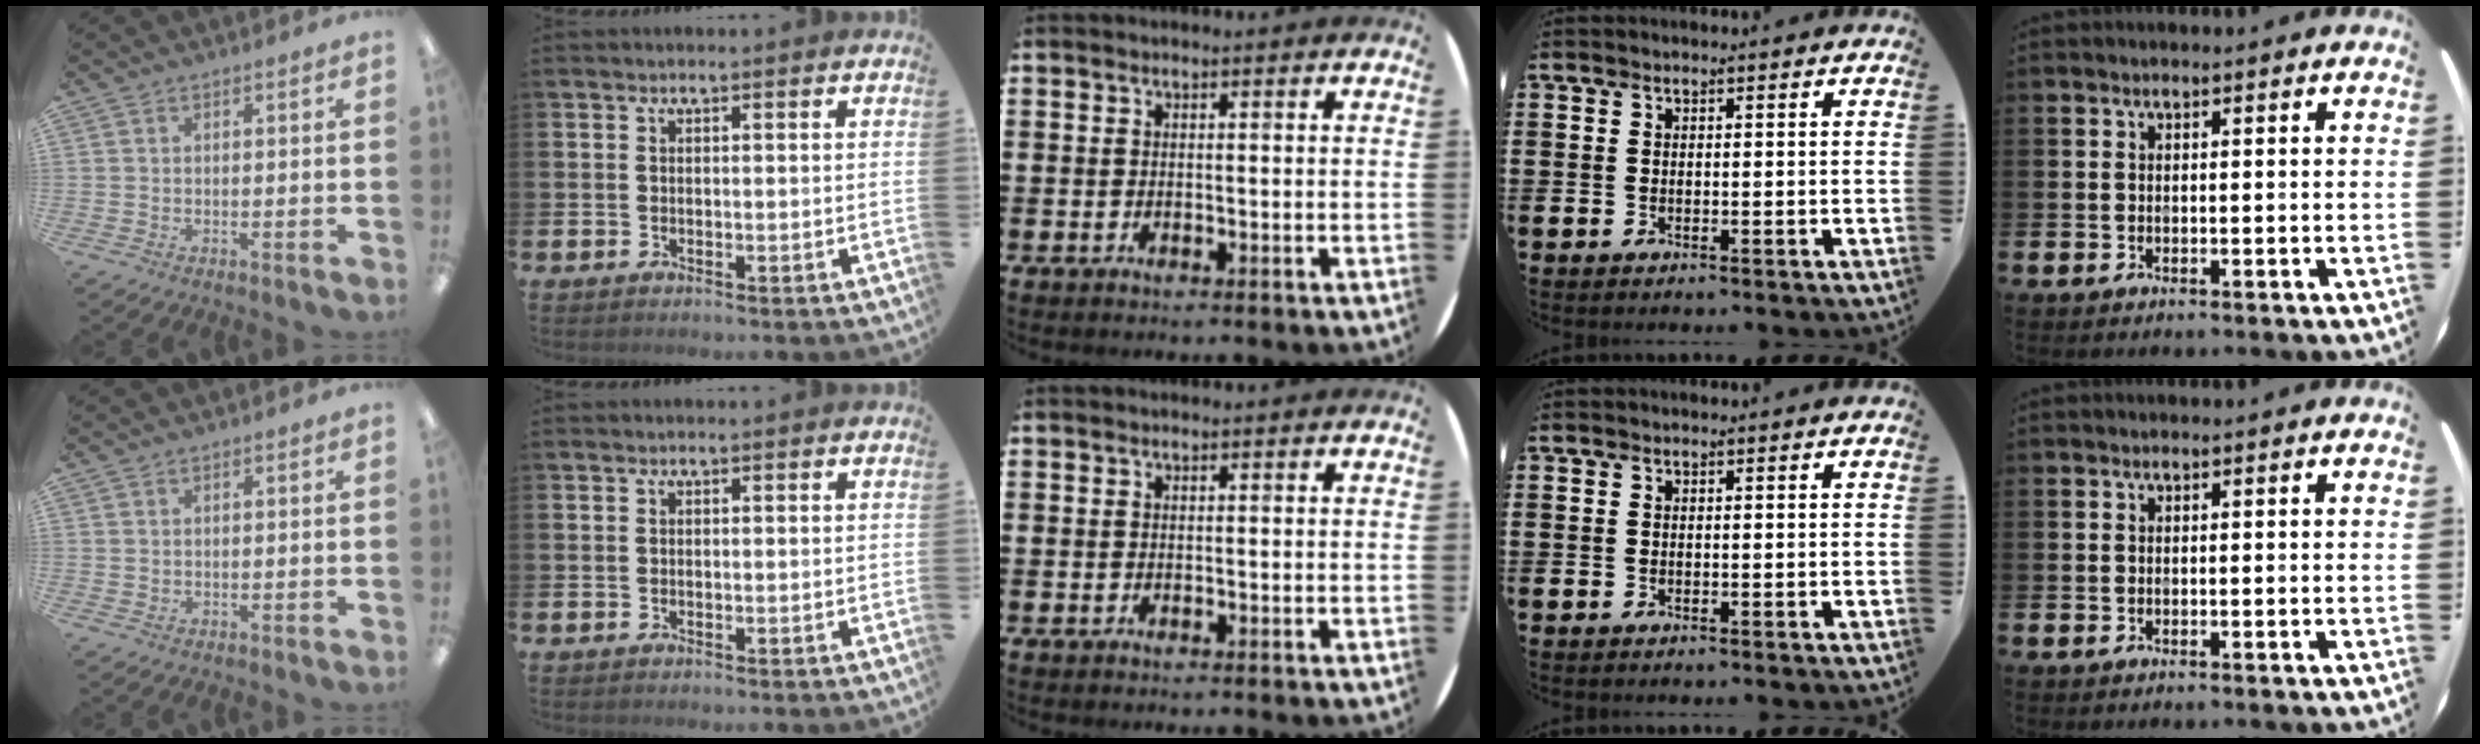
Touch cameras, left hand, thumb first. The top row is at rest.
{"thumb": {"total": 0.7, "force": [0.5, 0.4, 0.3], "torque": [-0.005, 0.002, 0.009]}}